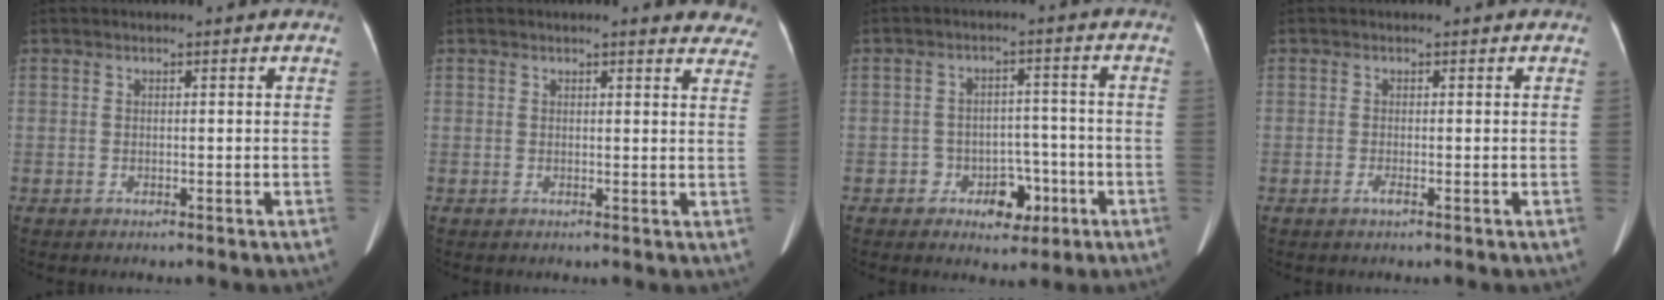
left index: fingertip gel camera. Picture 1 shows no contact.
{"total": 9.1, "force": [8.3, 2.0, 3.0], "torque": [-0.002, -0.013, 0.065]}
{"total": 5.5, "force": [-2.8, 3.9, 2.8], "torque": [-0.034, 0.017, -0.034]}
{"total": 0.8, "force": [-0.4, 0.0, 0.6], "torque": [-0.014, -0.002, -0.008]}